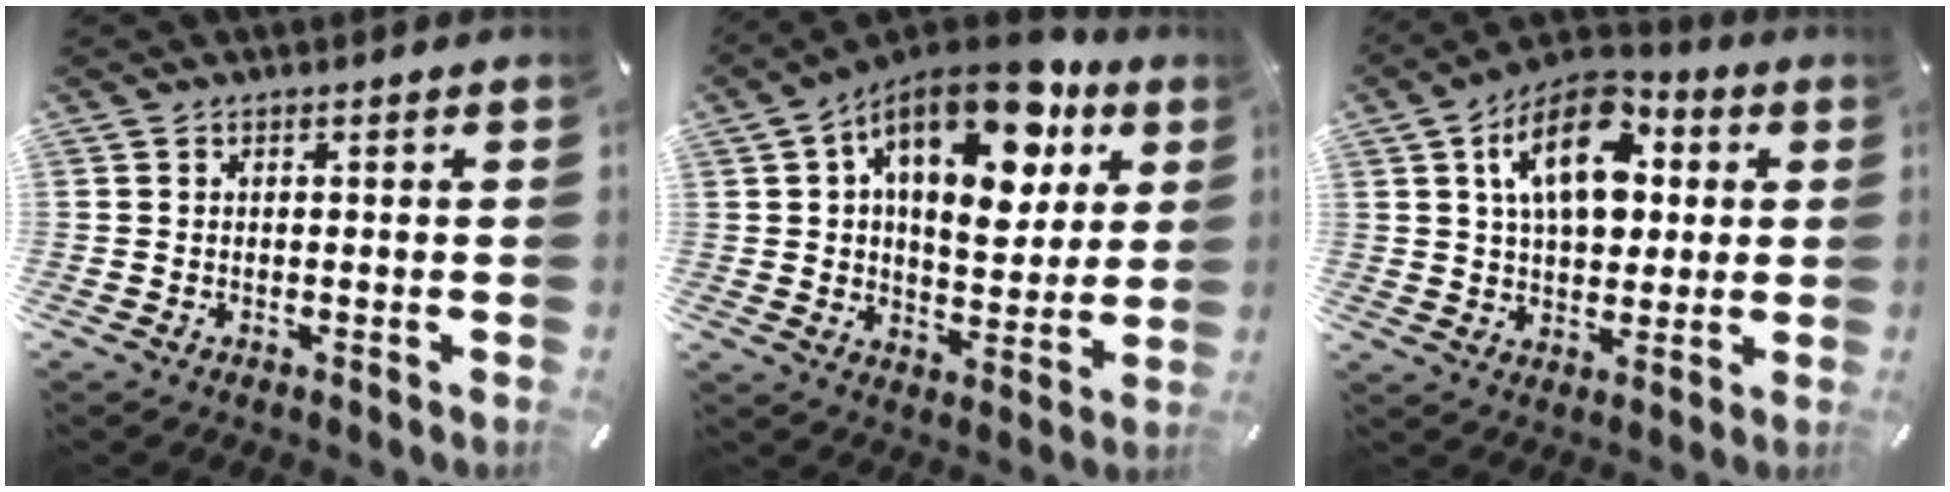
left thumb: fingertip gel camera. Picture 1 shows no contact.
{"total": 21.6, "force": [10.9, 11.5, 14.8], "torque": [-0.218, -0.052, 0.179]}
{"total": 15.9, "force": [5.1, 10.1, 11.2], "torque": [-0.188, -0.005, 0.087]}